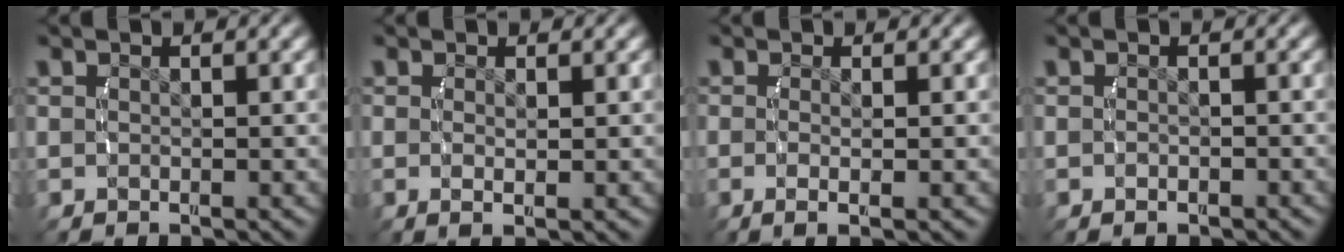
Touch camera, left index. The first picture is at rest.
{"total": 1.3, "force": [-0.3, 0.1, 1.3], "torque": [-0.035, -0.012, 0.002]}
{"total": 2.1, "force": [-0.9, 0.3, 1.9], "torque": [-0.051, -0.012, -0.009]}
{"total": 0.9, "force": [-0.8, 0.2, 0.4], "torque": [-0.012, -0.001, -0.011]}